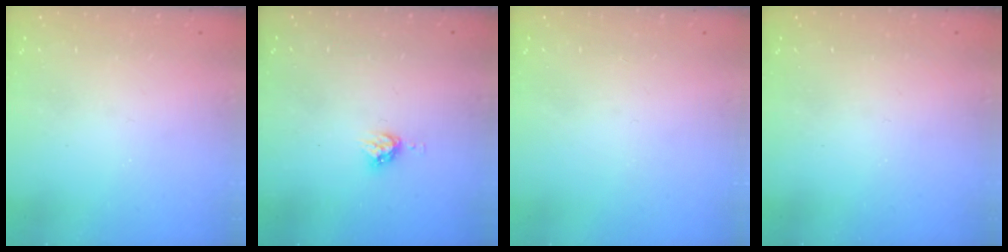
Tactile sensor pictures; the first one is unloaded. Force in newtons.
{"total": 4.5, "press": 4.5, "slide": 0.0}
{"total": 0.0}
{"total": 0.0}